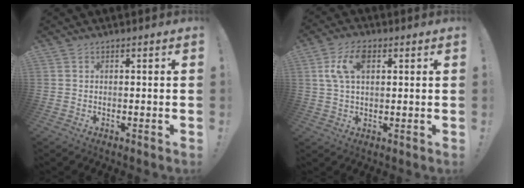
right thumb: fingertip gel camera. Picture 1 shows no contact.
{"total": 9.0, "force": [2.8, 4.8, 7.0], "torque": [-0.132, 0.005, 0.050]}